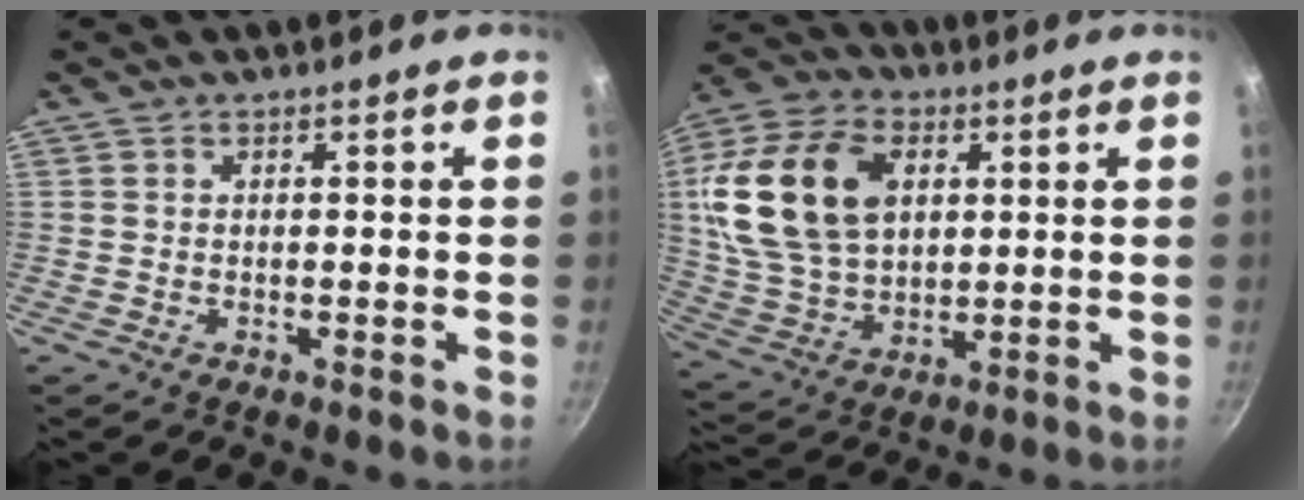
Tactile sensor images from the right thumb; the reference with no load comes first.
{"total": 21.7, "force": [4.9, 14.6, 15.3], "torque": [-0.278, -0.001, 0.095]}